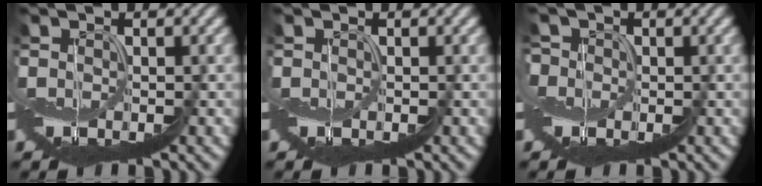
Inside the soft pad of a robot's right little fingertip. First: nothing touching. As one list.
[{"total": 0.0}, {"total": 3.0, "force": [0.2, 2.9, 0.9], "torque": [-0.014, 0.024, -0.033]}]